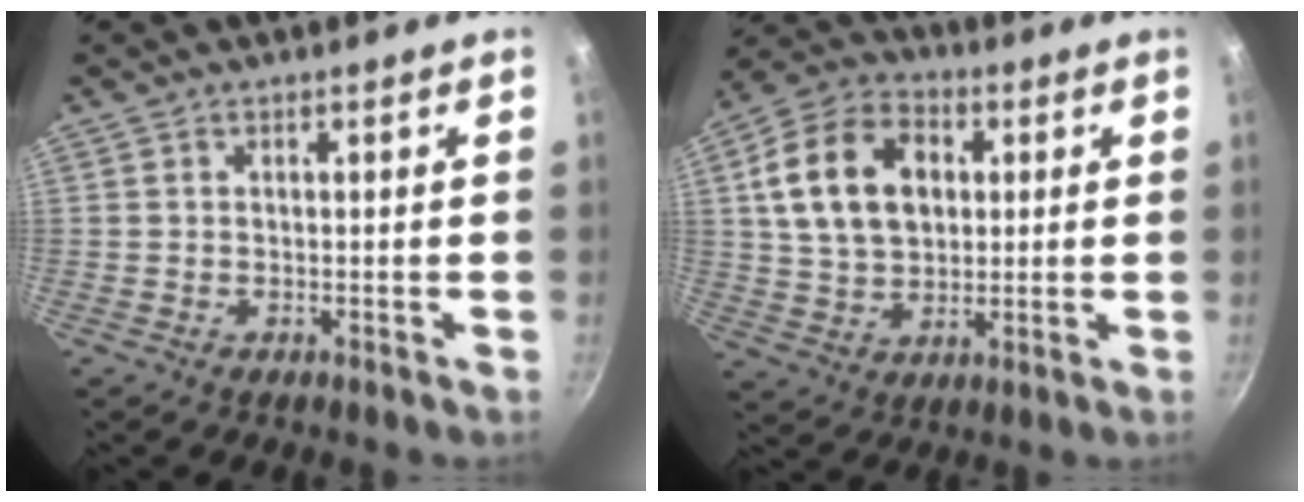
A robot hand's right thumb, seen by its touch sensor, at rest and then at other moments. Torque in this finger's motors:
{"motor_torque": [-1.06, 1.69, 0.56, 0.67, 0.14]}